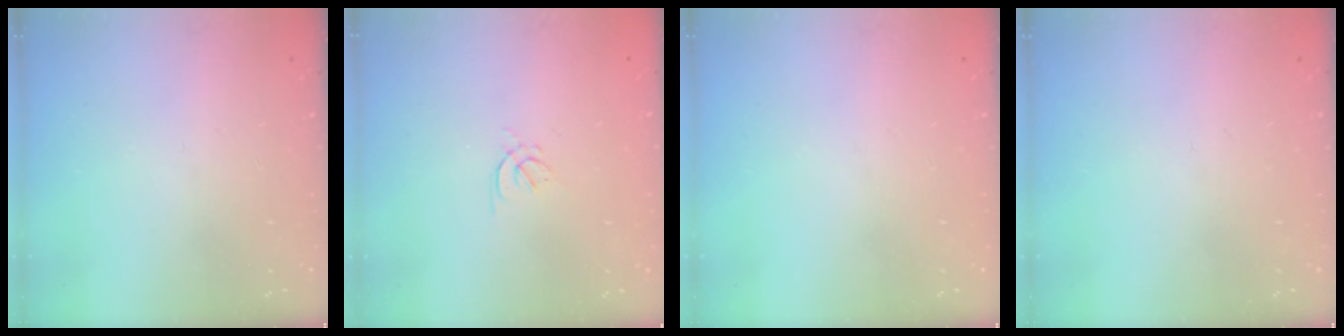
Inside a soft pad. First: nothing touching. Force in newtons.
{"total": 1.5, "press": 1.4, "slide": 0.6}
{"total": 0.0}
{"total": 0.0}